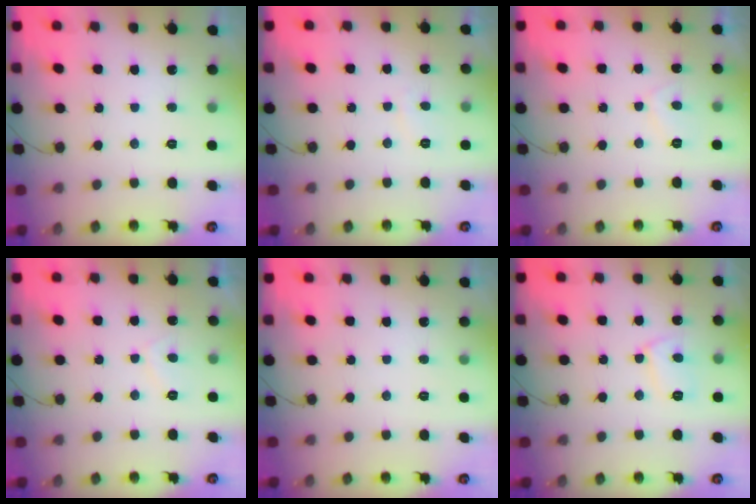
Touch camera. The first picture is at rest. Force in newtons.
{"total": 1.6, "press": 1.6, "slide": 0.5}
{"total": 2.0, "press": 1.9, "slide": 0.7}
{"total": 2.1, "press": 2.0, "slide": 0.9}
{"total": 0.0}
{"total": 7.1, "press": 7.1, "slide": 0.6}